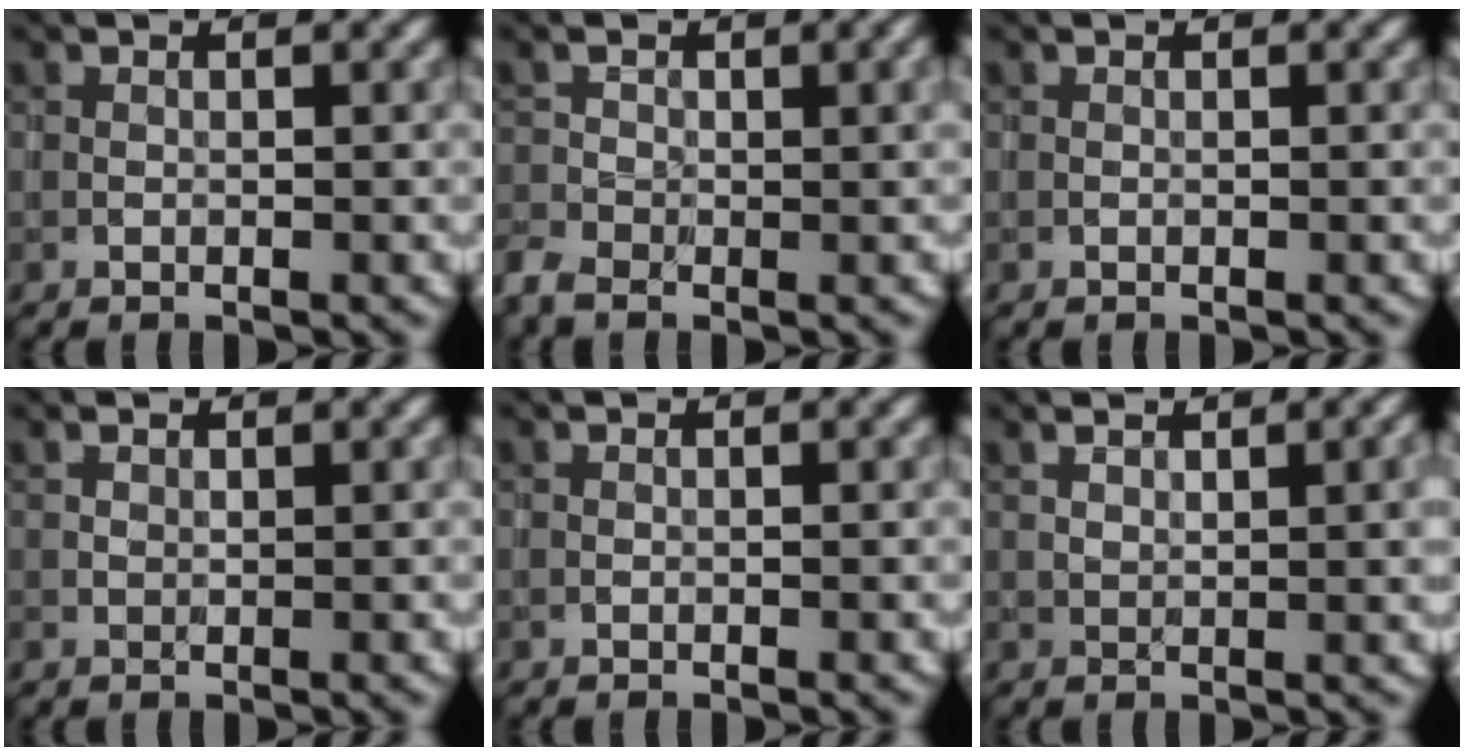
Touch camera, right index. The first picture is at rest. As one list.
[{"total": 3.7, "force": [-2.0, 1.6, 2.6], "torque": [-0.054, -0.010, -0.048]}, {"total": 0.0}, {"total": 0.8, "force": [0.6, 0.4, 0.4], "torque": [-0.010, 0.001, 0.010]}, {"total": 0.0}, {"total": 3.7, "force": [1.7, 1.1, 3.0], "torque": [-0.047, 0.003, 0.035]}]